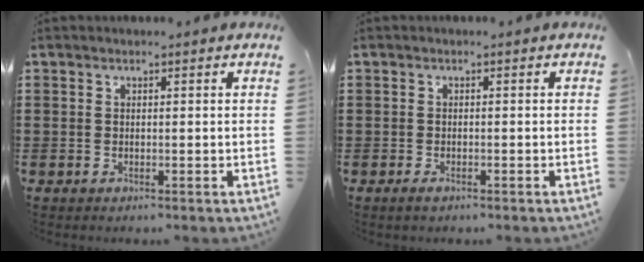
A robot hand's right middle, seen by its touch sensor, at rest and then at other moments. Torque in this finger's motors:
{"motor_torque": [-0.05, 0.21, -0.21, -0.05]}